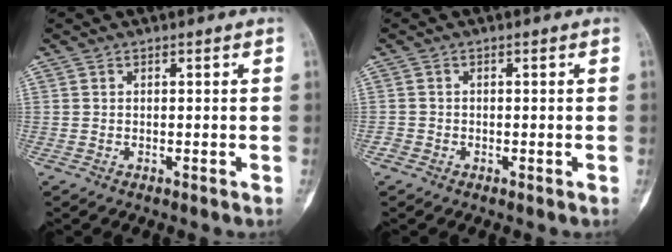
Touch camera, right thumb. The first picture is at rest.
{"total": 0.9, "force": [-0.6, 0.6, -0.1], "torque": [0.007, 0.004, -0.018]}